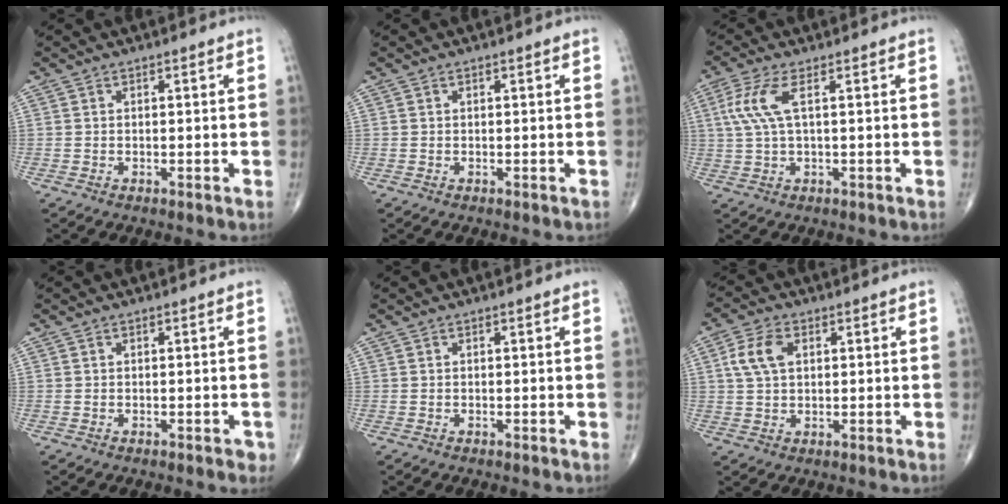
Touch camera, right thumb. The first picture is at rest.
{"total": 0.0}
{"total": 6.1, "force": [1.6, 1.8, 5.6], "torque": [-0.159, 0.012, 0.035]}
{"total": 1.4, "force": [-0.6, 0.7, 1.0], "torque": [-0.002, 0.001, -0.007]}
{"total": 0.0}
{"total": 6.4, "force": [1.8, 4.0, 4.7], "torque": [-0.094, 0.006, 0.032]}